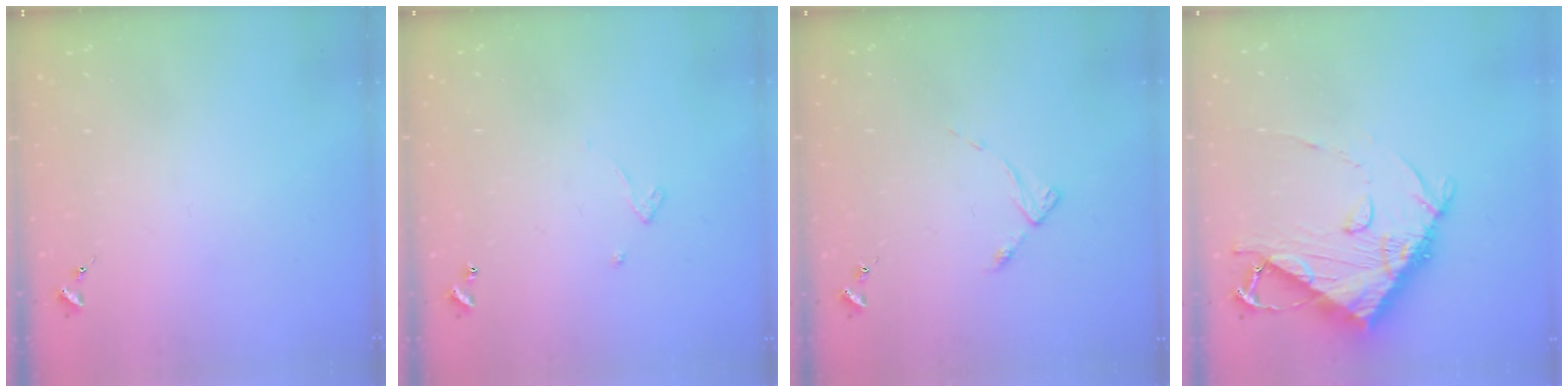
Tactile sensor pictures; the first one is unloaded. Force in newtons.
{"total": 2.6, "press": 2.6, "slide": 0.2}
{"total": 3.1, "press": 3.1, "slide": 0.4}
{"total": 14.2, "press": 14.1, "slide": 1.7}